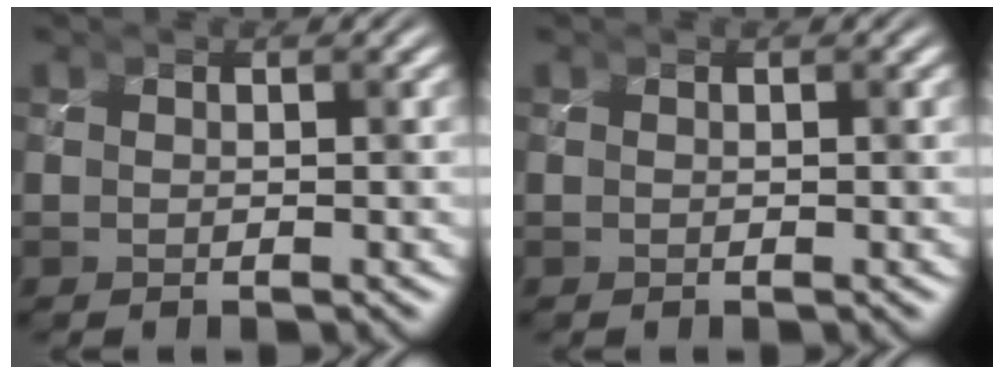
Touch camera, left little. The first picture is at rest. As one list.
[{"total": 0.0}]